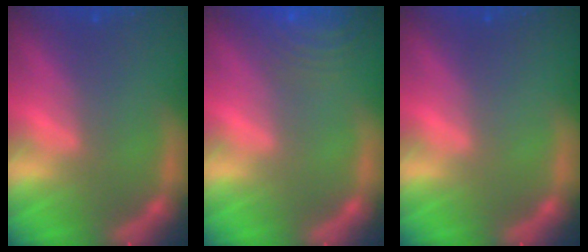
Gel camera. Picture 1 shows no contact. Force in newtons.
{"total": 9.5}
{"total": 0.0}